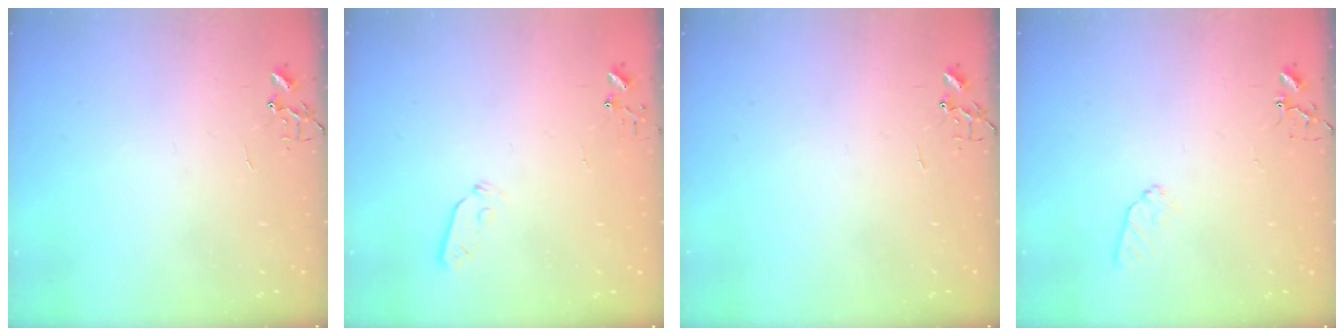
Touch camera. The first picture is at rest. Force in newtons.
{"total": 3.9, "press": 3.8, "slide": 0.9}
{"total": 0.0}
{"total": 7.7, "press": 7.6, "slide": 0.9}